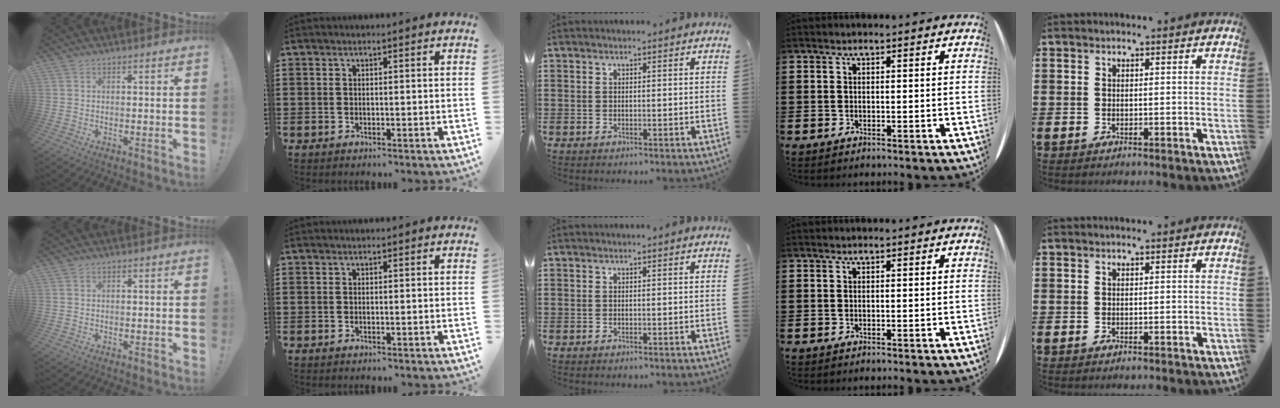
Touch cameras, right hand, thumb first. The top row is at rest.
{}